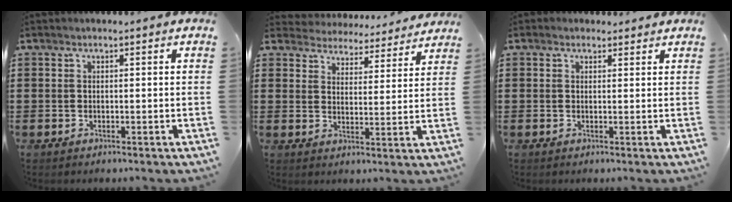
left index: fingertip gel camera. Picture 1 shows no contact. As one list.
[{"total": 4.3, "force": [4.2, 0.2, -0.5], "torque": [-0.016, -0.032, 0.071]}, {"total": 1.3, "force": [1.1, 0.7, 0.3], "torque": [-0.008, 0.005, 0.021]}]